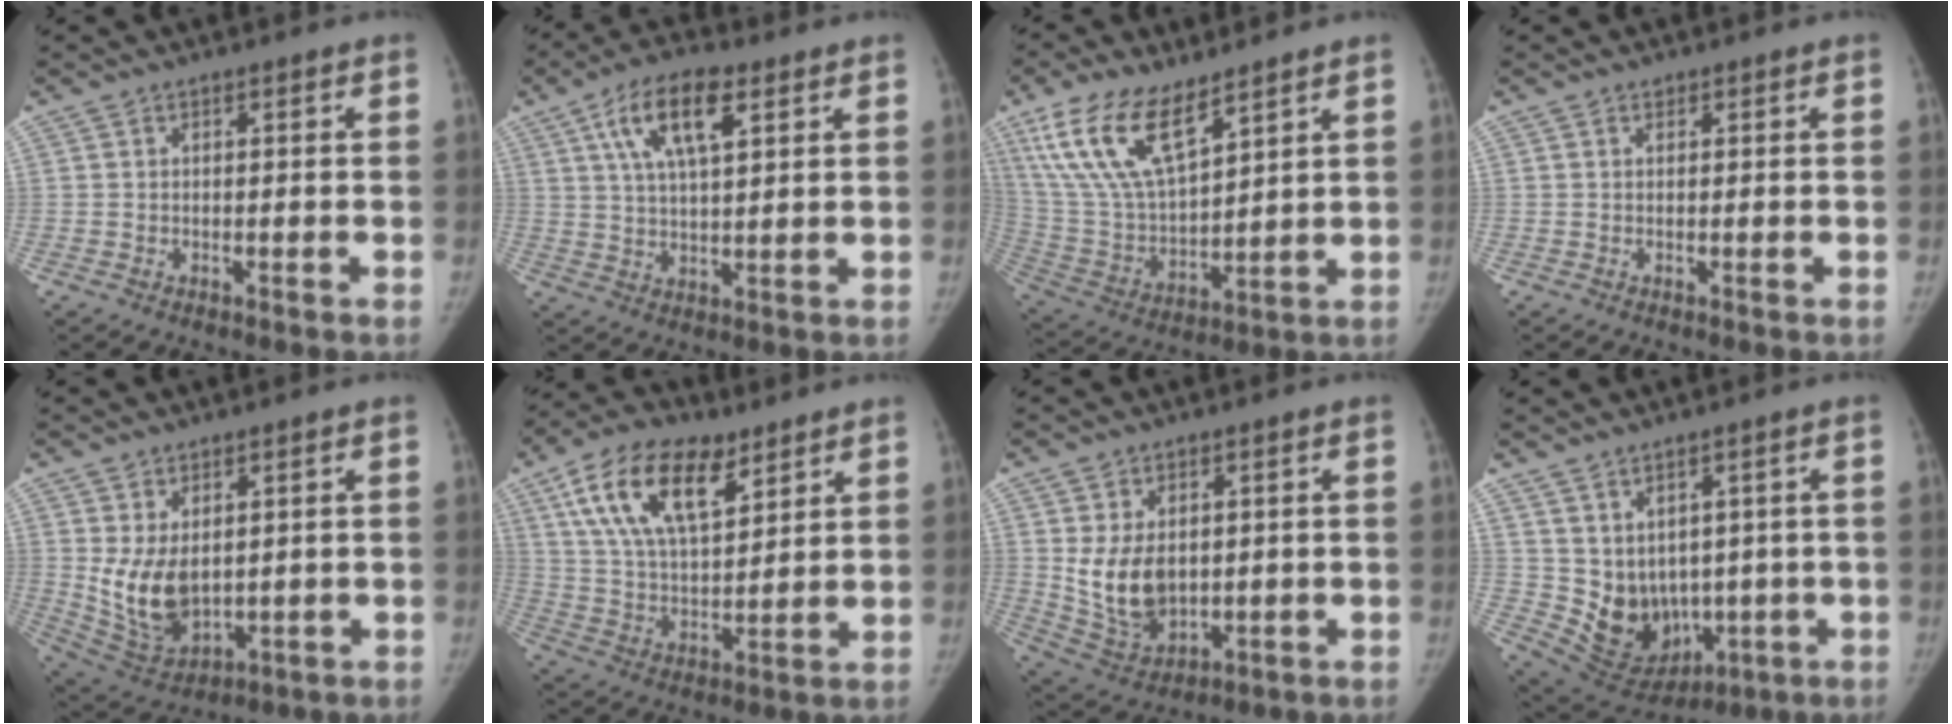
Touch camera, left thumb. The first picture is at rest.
{"total": 11.6, "force": [5.2, 4.7, 9.2], "torque": [-0.157, -0.005, 0.092]}
{"total": 16.9, "force": [10.2, 6.9, 11.6], "torque": [-0.216, -0.038, 0.209]}
{"total": 0.6, "force": [0.4, 0.4, 0.3], "torque": [-0.003, -0.002, 0.004]}
{"total": 10.4, "force": [1.3, 6.6, 7.8], "torque": [-0.129, -0.021, 0.049]}
{"total": 18.1, "force": [9.4, 9.1, 12.6], "torque": [-0.194, -0.030, 0.169]}
{"total": 10.5, "force": [1.3, 7.2, 7.5], "torque": [-0.113, -0.017, 0.046]}
{"total": 11.5, "force": [0.6, 9.2, 6.8], "torque": [-0.082, -0.009, 0.055]}